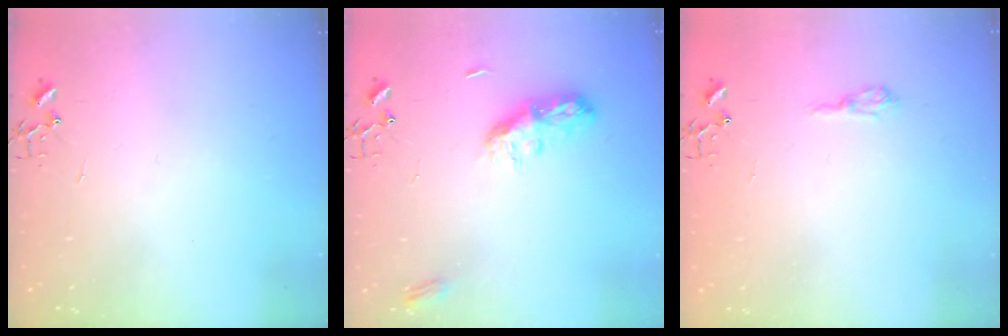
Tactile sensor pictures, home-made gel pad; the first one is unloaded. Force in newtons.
{"total": 9.0, "press": 9.0, "slide": 0.1}
{"total": 7.2, "press": 7.1, "slide": 0.6}